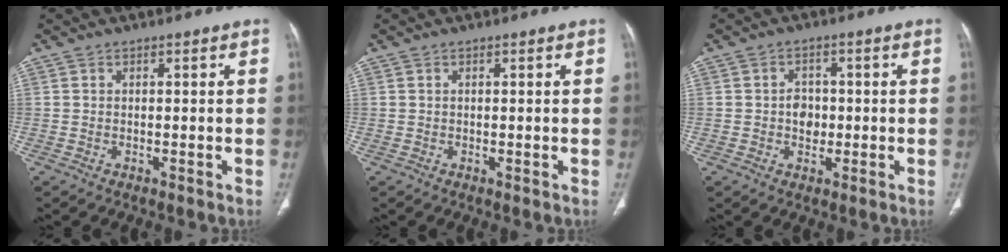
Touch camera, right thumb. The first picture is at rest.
{"total": 0.0}
{"total": 3.9, "force": [-0.3, 3.2, 2.2], "torque": [-0.014, 0.007, -0.006]}